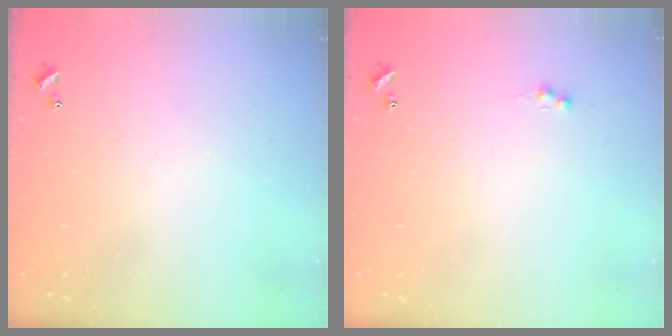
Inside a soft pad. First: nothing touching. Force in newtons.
{"total": 1.0, "press": 0.9, "slide": 0.4}